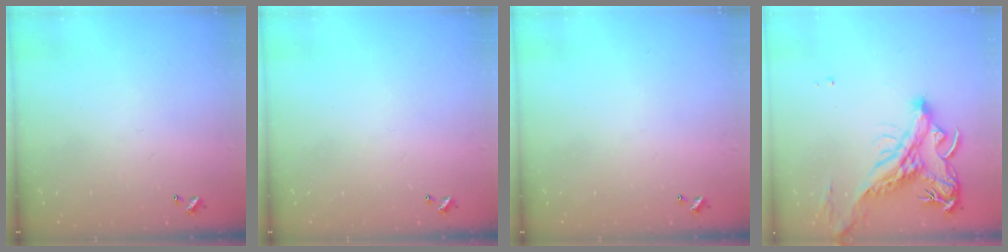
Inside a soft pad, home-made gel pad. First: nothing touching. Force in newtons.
{"total": 0.0}
{"total": 0.0}
{"total": 4.6, "press": 4.3, "slide": 1.7}